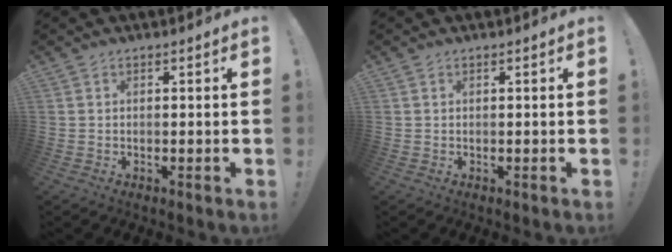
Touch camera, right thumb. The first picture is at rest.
{"total": 0.0}